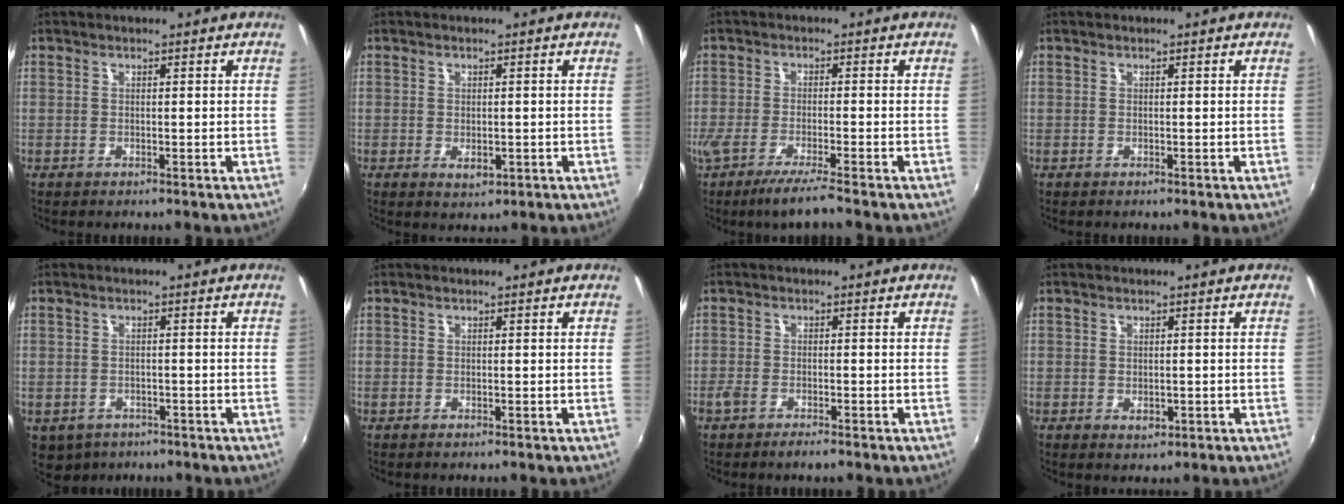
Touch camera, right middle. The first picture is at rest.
{"total": 2.5, "force": [-0.6, 1.5, 1.9], "torque": [-0.031, -0.005, -0.006]}
{"total": 6.2, "force": [-4.7, -0.4, 3.9], "torque": [-0.081, -0.028, -0.087]}
{"total": 0.0}
{"total": 5.5, "force": [-3.0, 3.9, 2.4], "torque": [-0.056, -0.016, -0.036]}
{"total": 0.0}
{"total": 3.3, "force": [-2.5, 0.8, 2.0], "torque": [-0.051, -0.009, -0.050]}
{"total": 1.9, "force": [-0.5, 1.3, 1.3], "torque": [-0.021, -0.003, -0.006]}